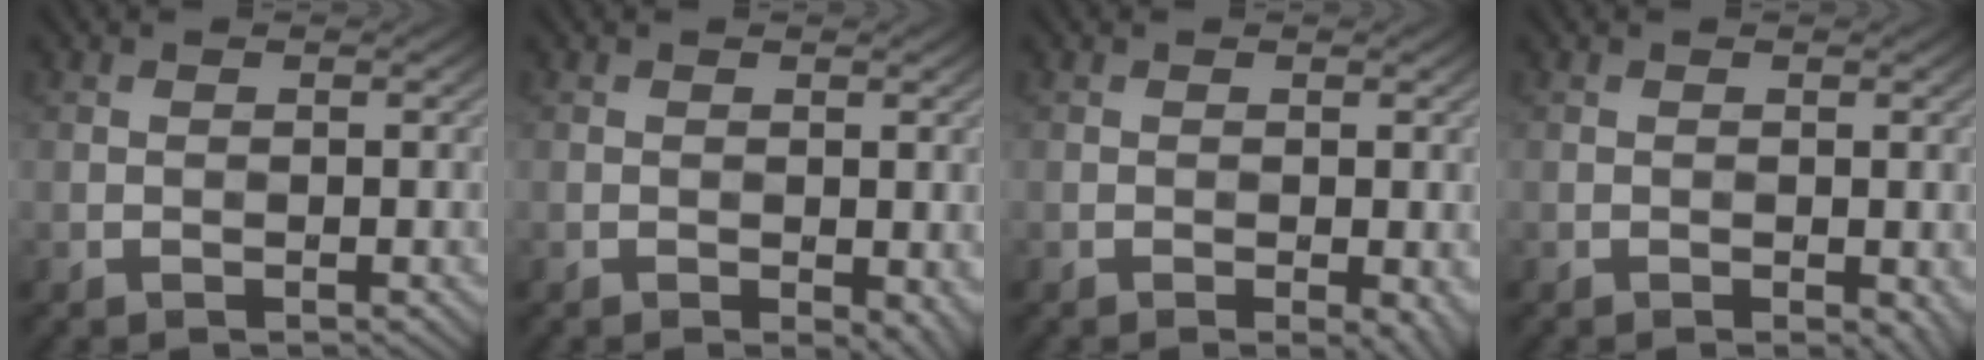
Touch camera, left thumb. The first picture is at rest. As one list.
[{"total": 2.7, "force": [-0.9, 1.4, 2.1], "torque": [-0.025, -0.010, -0.008]}, {"total": 2.0, "force": [-0.7, 0.6, 1.8], "torque": [-0.024, -0.006, -0.007]}, {"total": 1.7, "force": [-0.5, 0.8, 1.4], "torque": [-0.019, -0.008, -0.004]}]